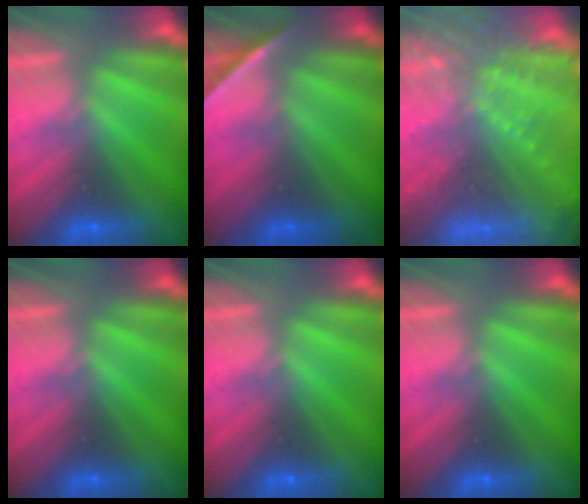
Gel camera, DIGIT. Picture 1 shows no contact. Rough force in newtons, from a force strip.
{"total": 1.6}
{"total": 8.6}
{"total": 0.0}
{"total": 0.0}
{"total": 0.0}